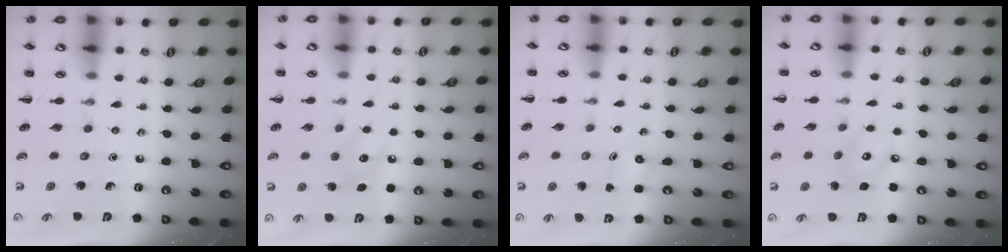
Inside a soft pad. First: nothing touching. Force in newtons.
{"total": 7.5, "press": 7.3, "slide": 1.9}
{"total": 0.9, "press": 0.9, "slide": 0.3}
{"total": 6.7, "press": 6.7, "slide": 0.4}